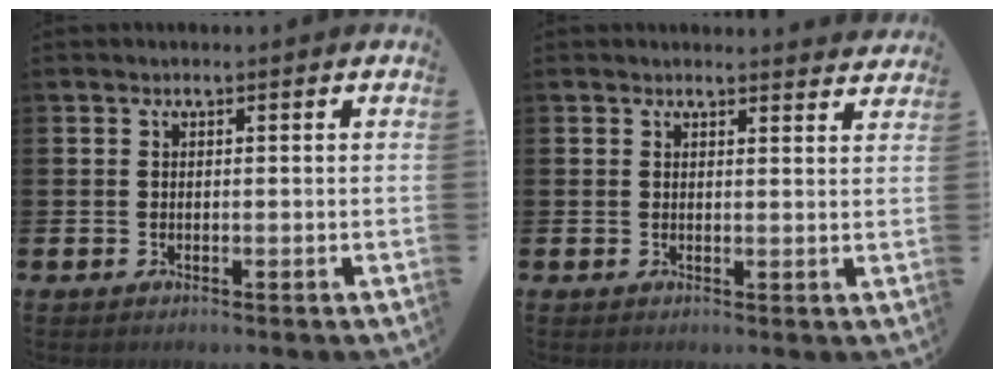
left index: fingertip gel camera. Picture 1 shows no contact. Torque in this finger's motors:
{"motor_torque": [0.55, -0.61, -0.10, -0.02]}